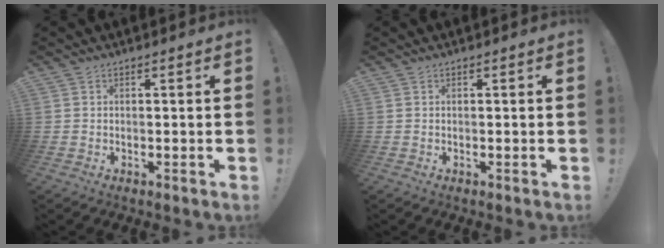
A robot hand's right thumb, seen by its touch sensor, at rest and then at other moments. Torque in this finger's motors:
{"motor_torque": [0.00, 0.00, 0.00, 0.00, 0.07]}